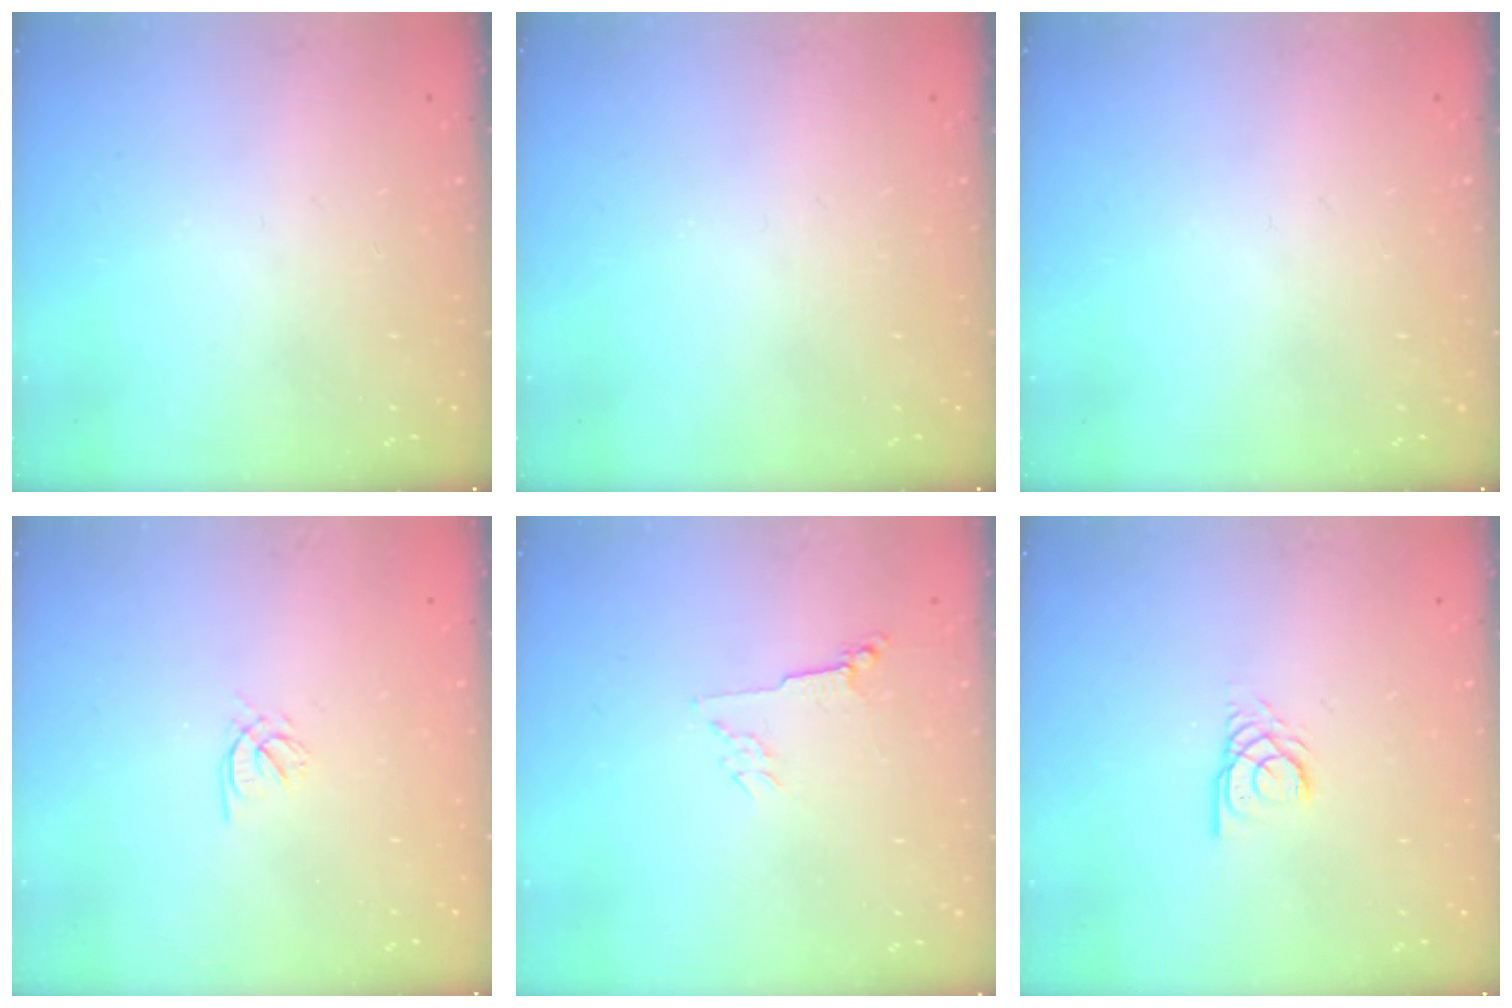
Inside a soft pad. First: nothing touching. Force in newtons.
{"total": 0.0}
{"total": 0.0}
{"total": 2.0, "press": 1.9, "slide": 0.5}
{"total": 2.8, "press": 2.7, "slide": 0.6}
{"total": 2.9, "press": 2.9, "slide": 0.1}